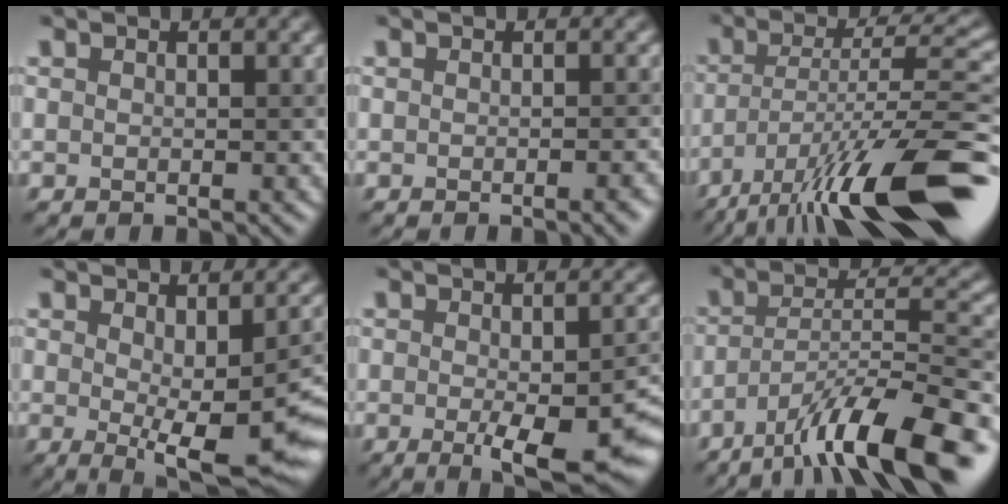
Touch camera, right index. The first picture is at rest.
{"total": 1.8, "force": [-0.7, 0.4, 1.5], "torque": [-0.011, 0.000, -0.009]}
{"total": 15.1, "force": [-8.6, 3.6, 11.9], "torque": [-0.198, -0.002, -0.147]}
{"total": 9.8, "force": [-1.5, 3.5, 9.0], "torque": [-0.129, -0.026, -0.003]}
{"total": 8.8, "force": [-2.7, 2.7, 7.9], "torque": [-0.119, -0.018, -0.031]}
{"total": 12.5, "force": [-8.2, 3.0, 9.0], "torque": [-0.142, 0.010, -0.145]}